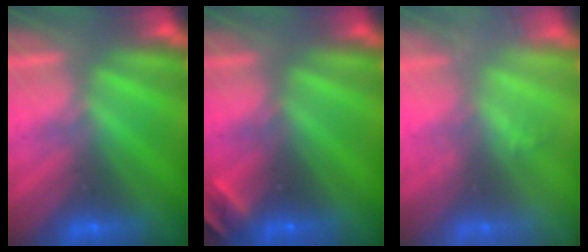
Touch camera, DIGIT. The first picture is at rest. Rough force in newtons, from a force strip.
{"total": 2.0}
{"total": 1.7}